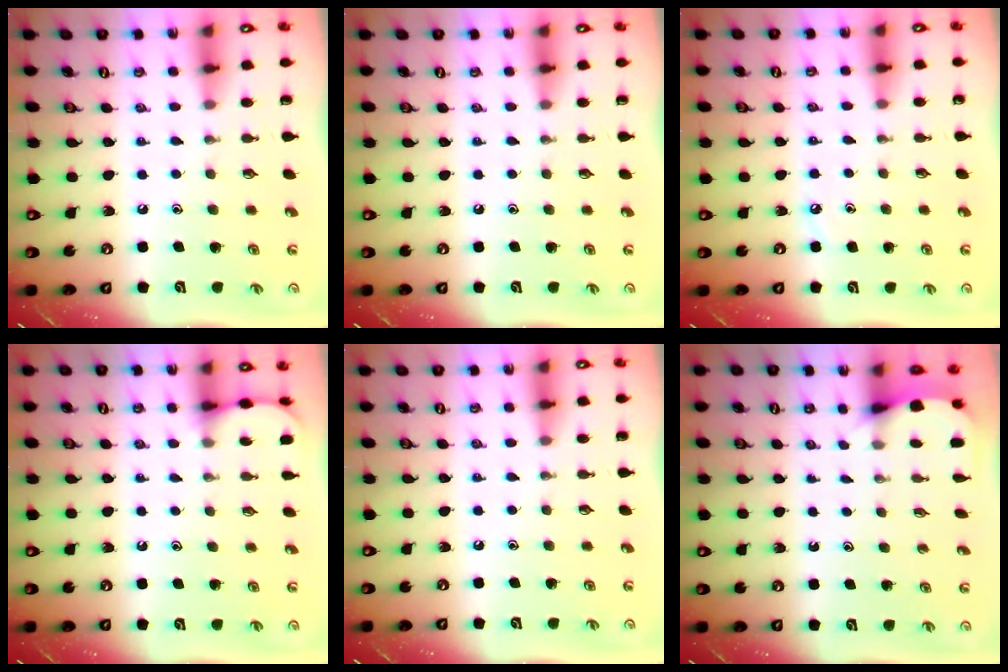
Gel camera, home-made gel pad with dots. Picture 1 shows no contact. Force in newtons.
{"total": 0.0}
{"total": 3.1, "press": 3.1, "slide": 0.4}
{"total": 3.8, "press": 3.8, "slide": 0.5}
{"total": 0.0}
{"total": 2.8, "press": 2.8, "slide": 0.3}